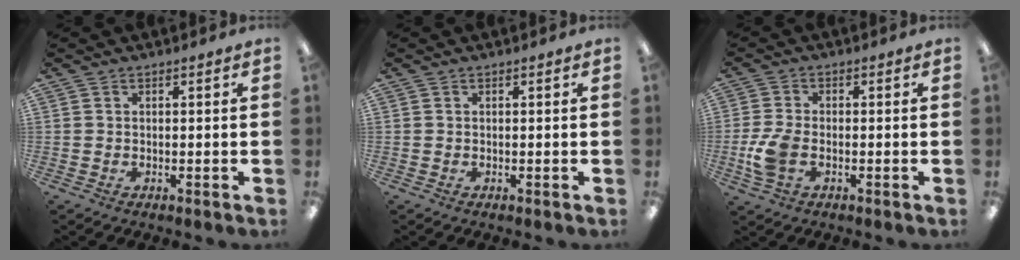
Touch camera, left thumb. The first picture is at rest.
{"total": 0.0}
{"total": 7.0, "force": [-1.7, 4.1, 5.4], "torque": [-0.117, 0.004, -0.032]}